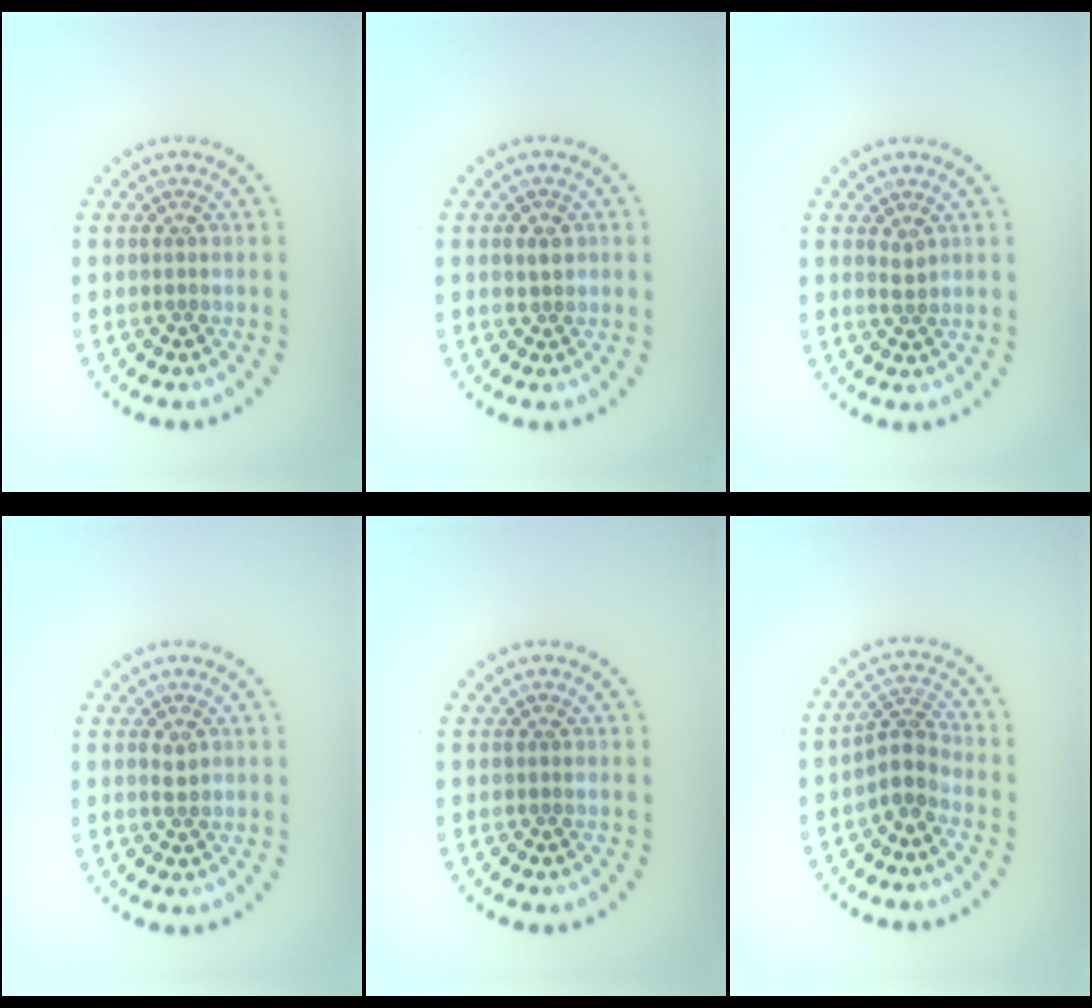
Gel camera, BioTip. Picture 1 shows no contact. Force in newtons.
{"total": 1.3, "press": 1.3, "slide": 0.4}
{"total": 1.0, "press": 1.0, "slide": 0.4}
{"total": 1.1, "press": 1.0, "slide": 0.2}
{"total": 0.0}
{"total": 2.5, "press": 1.9, "slide": 1.7}